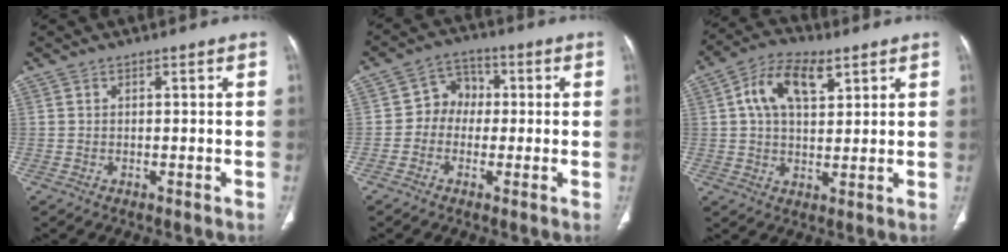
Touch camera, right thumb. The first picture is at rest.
{"total": 6.0, "force": [-0.5, 5.2, 2.9], "torque": [-0.016, 0.022, -0.024]}
{"total": 10.7, "force": [4.2, 6.1, 7.8], "torque": [-0.125, 0.005, 0.070]}